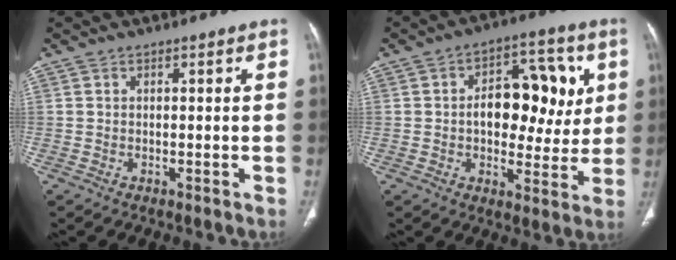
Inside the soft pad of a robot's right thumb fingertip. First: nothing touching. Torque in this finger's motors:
{"motor_torque": [0.00, 0.07, 0.59, 0.16, 0.06]}